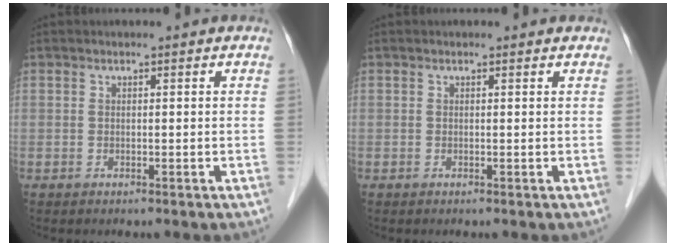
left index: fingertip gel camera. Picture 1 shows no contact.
{"total": 0.6, "force": [0.5, 0.3, 0.1], "torque": [-0.009, 0.002, 0.002]}